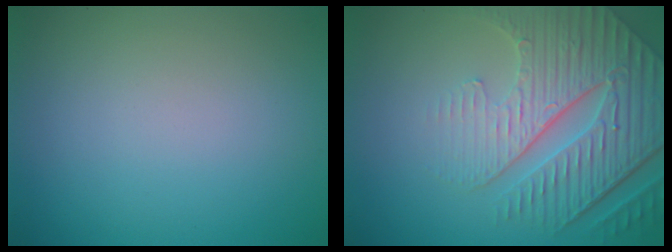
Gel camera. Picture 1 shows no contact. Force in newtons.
{"total": 7.6, "press": 5.7, "slide": 5.1}